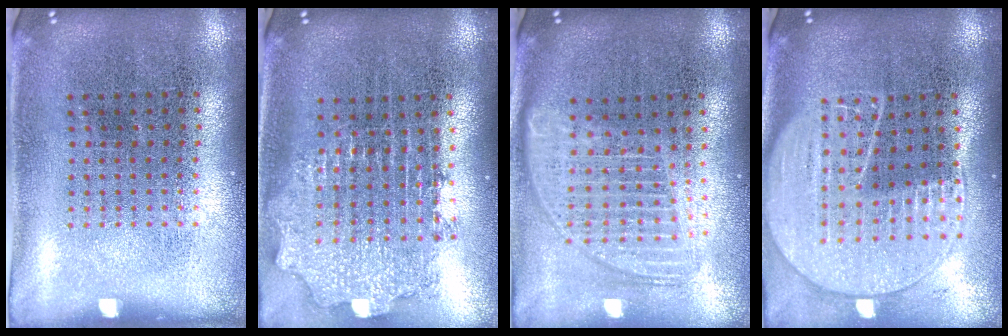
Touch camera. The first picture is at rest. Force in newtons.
{"total": 2.0, "press": 1.5, "slide": 1.3}
{"total": 1.7, "press": 1.4, "slide": 0.9}
{"total": 2.0, "press": 1.8, "slide": 1.0}